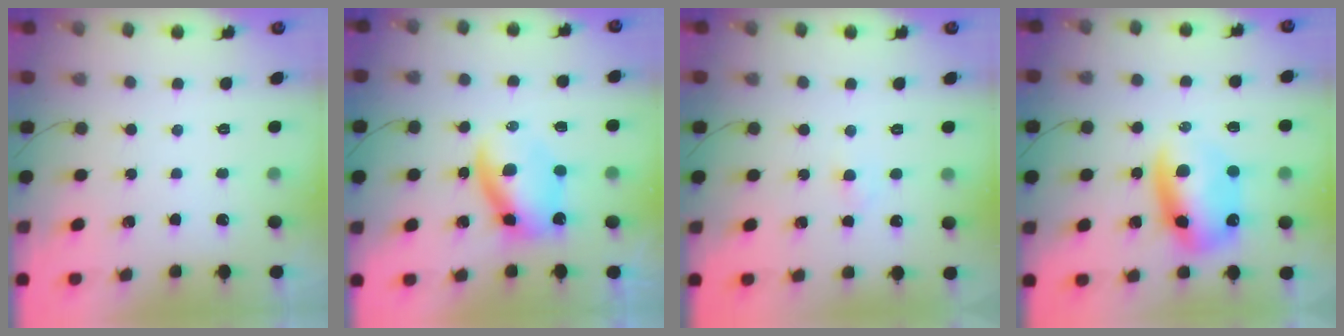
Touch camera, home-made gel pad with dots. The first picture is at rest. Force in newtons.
{"total": 7.6, "press": 7.6, "slide": 1.0}
{"total": 1.8, "press": 1.5, "slide": 0.9}
{"total": 11.5, "press": 11.1, "slide": 2.9}